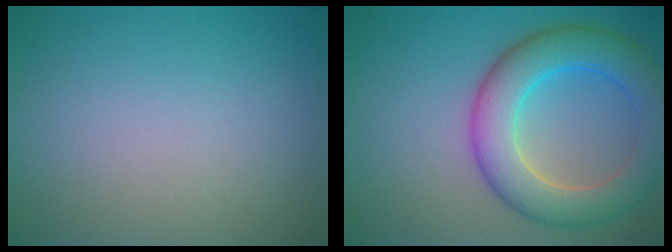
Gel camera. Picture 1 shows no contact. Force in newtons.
{"total": 7.6, "press": 7.6, "slide": 0.2}